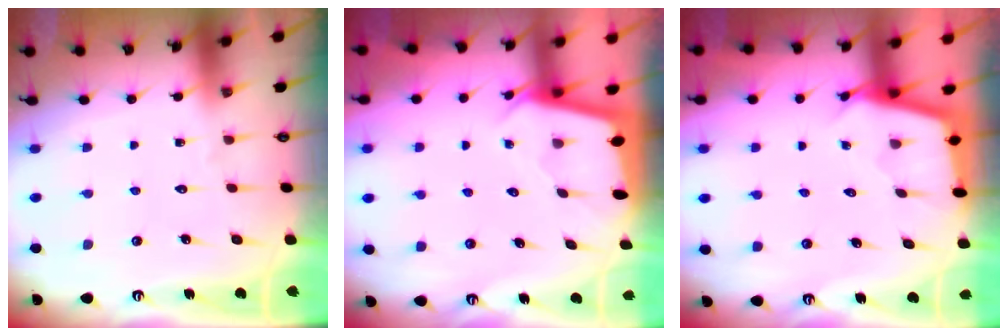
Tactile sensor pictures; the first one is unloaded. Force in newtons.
{"total": 2.0, "press": 2.0, "slide": 0.3}
{"total": 2.5, "press": 2.5, "slide": 0.2}